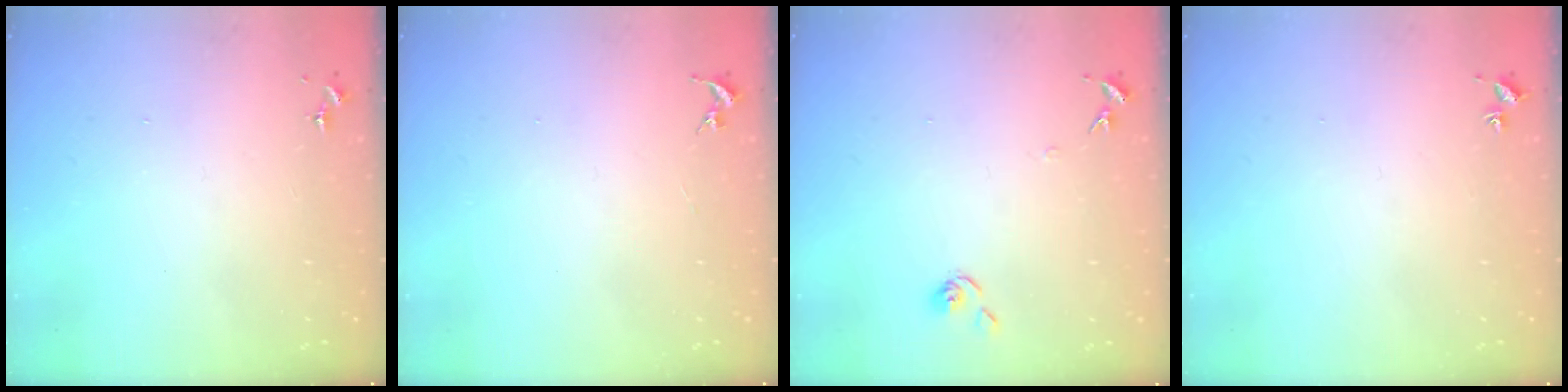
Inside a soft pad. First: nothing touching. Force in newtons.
{"total": 0.0}
{"total": 4.8, "press": 4.8, "slide": 0.4}
{"total": 1.7, "press": 1.7, "slide": 0.2}